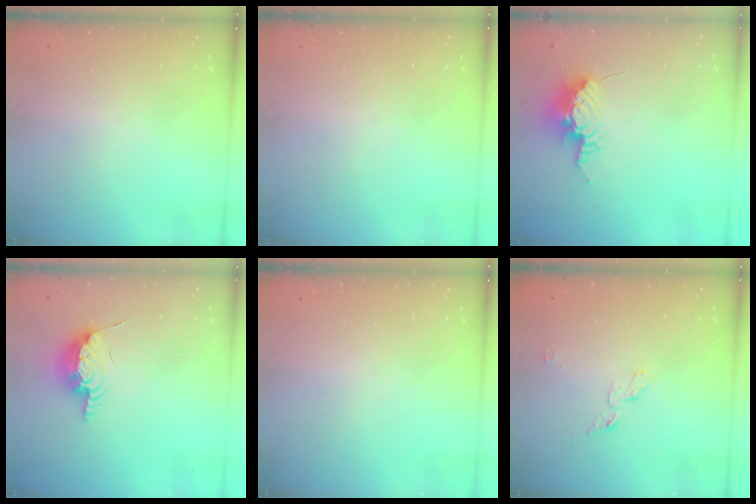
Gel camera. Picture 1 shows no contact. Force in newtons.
{"total": 0.0}
{"total": 9.0, "press": 9.0, "slide": 0.8}
{"total": 10.3, "press": 10.1, "slide": 1.8}
{"total": 0.0}
{"total": 4.3, "press": 4.3, "slide": 0.5}